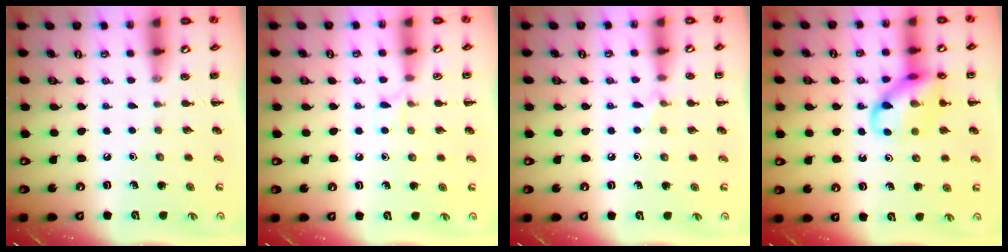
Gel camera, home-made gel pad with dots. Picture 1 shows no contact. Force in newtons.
{"total": 4.9, "press": 4.5, "slide": 1.8}
{"total": 5.2, "press": 5.0, "slide": 1.6}
{"total": 12.7, "press": 12.6, "slide": 1.3}